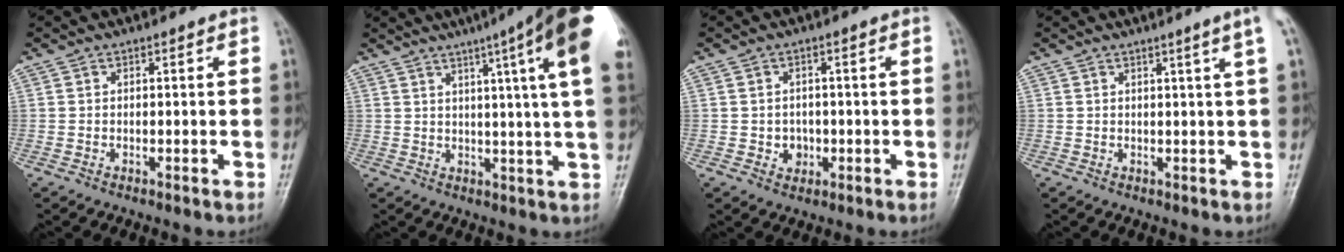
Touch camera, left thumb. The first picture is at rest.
{"total": 19.7, "force": [9.9, 0.8, 17.0], "torque": [-0.230, -0.025, 0.108]}
{"total": 3.1, "force": [-0.7, 2.8, 1.2], "torque": [0.001, 0.005, -0.007]}
{"total": 3.2, "force": [1.6, -0.8, 2.6], "torque": [-0.039, -0.006, 0.024]}